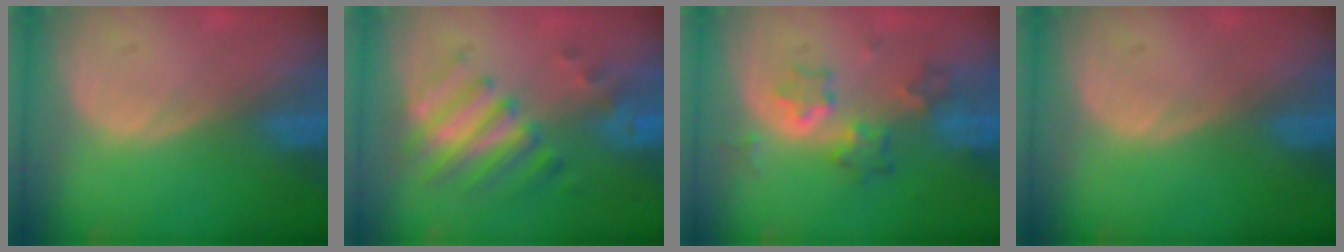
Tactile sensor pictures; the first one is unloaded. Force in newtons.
{"total": 7.9, "press": 6.9, "slide": 3.9}
{"total": 5.8, "press": 5.7, "slide": 1.2}
{"total": 0.0}